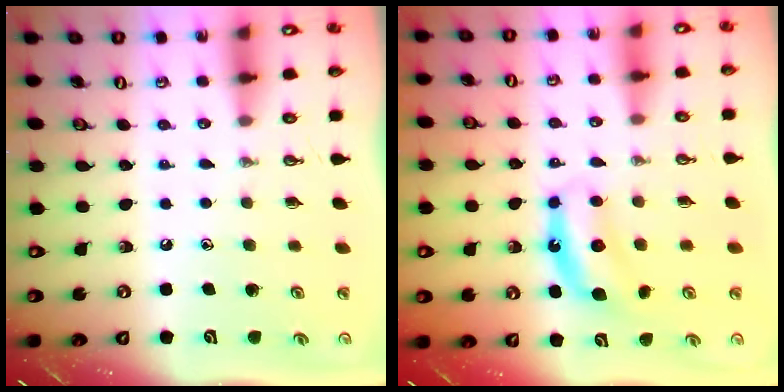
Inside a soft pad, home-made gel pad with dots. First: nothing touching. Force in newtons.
{"total": 7.4, "press": 7.4, "slide": 0.4}